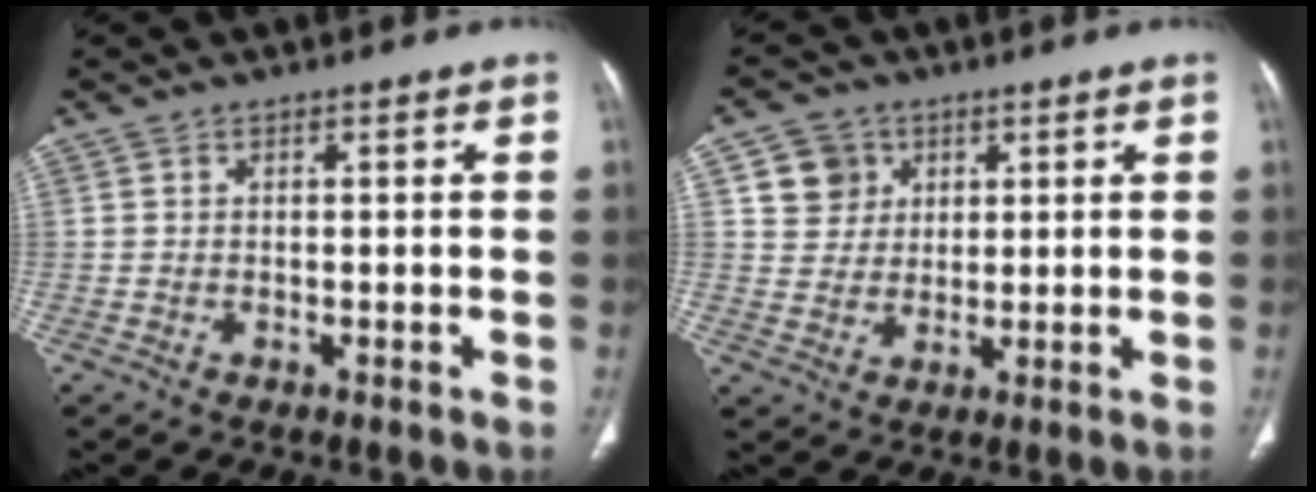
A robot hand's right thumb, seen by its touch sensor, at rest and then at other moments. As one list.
[{"total": 6.6, "force": [2.6, 5.9, 1.2], "torque": [0.011, -0.003, 0.049]}]